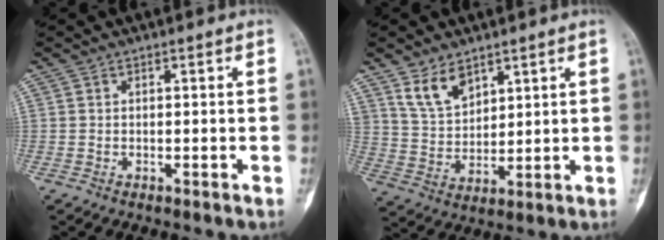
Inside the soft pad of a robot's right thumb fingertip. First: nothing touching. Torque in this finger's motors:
{"motor_torque": [-0.63, 0.93, 0.25, 0.06, 0.07]}